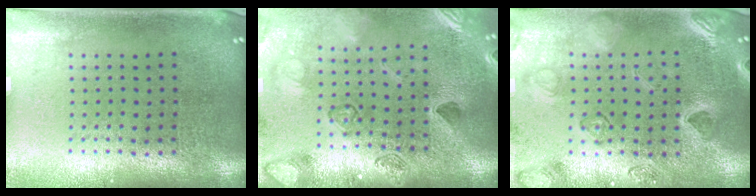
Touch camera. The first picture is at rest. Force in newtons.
{"total": 2.3, "press": 2.3, "slide": 0.2}
{"total": 2.5, "press": 2.4, "slide": 0.6}